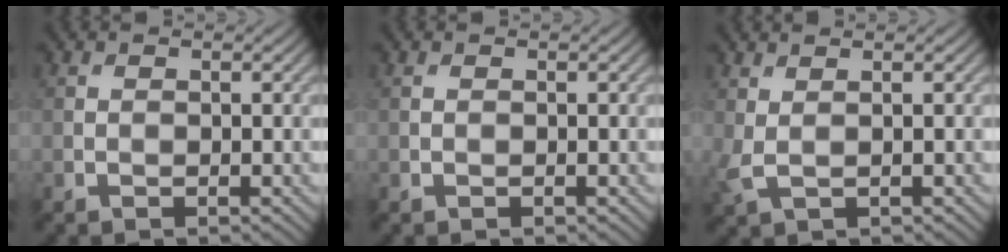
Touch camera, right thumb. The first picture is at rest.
{"total": 0.0}
{"total": 2.3, "force": [0.8, 1.0, 2.0], "torque": [-0.063, 0.000, 0.015]}